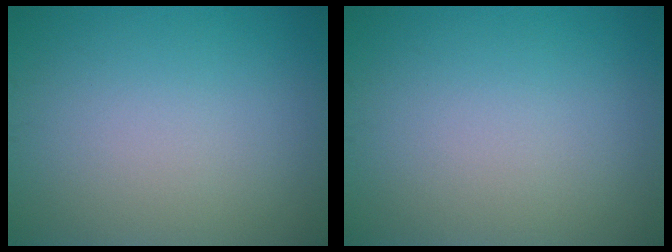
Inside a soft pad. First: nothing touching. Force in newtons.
{"total": 0.0}